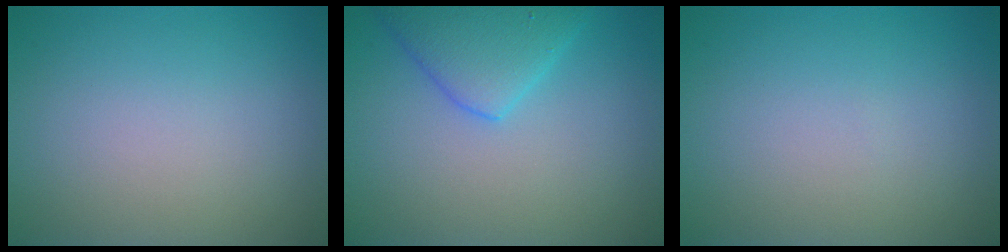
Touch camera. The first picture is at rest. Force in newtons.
{"total": 4.4, "press": 4.4, "slide": 0.2}
{"total": 0.0}